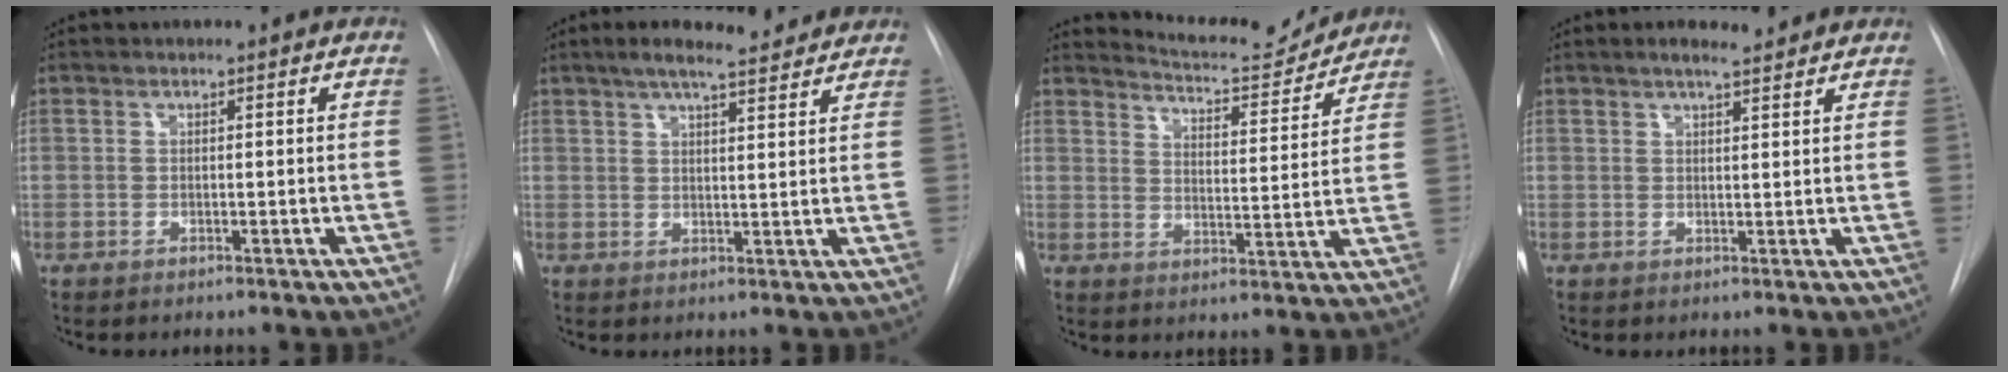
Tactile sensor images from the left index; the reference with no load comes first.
{"total": 9.6, "force": [8.1, 1.9, 4.9], "torque": [-0.072, 0.018, 0.108]}
{"total": 10.7, "force": [10.5, 1.4, 1.1], "torque": [-0.018, -0.015, 0.143]}
{"total": 4.3, "force": [3.7, 0.9, 2.1], "torque": [-0.033, 0.016, 0.055]}